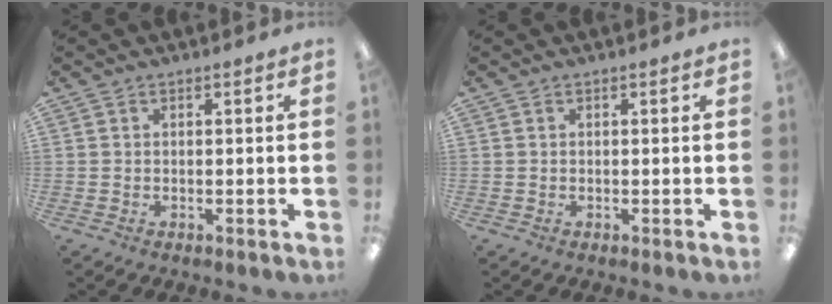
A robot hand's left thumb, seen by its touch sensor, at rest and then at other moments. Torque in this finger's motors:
{"motor_torque": [0.00, 0.00, 0.00, -0.01, 0.00]}